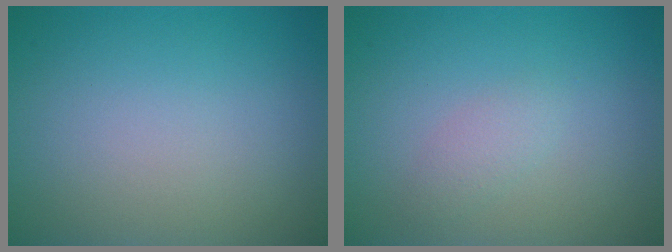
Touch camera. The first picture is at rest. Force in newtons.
{"total": 1.3, "press": 1.3, "slide": 0.1}